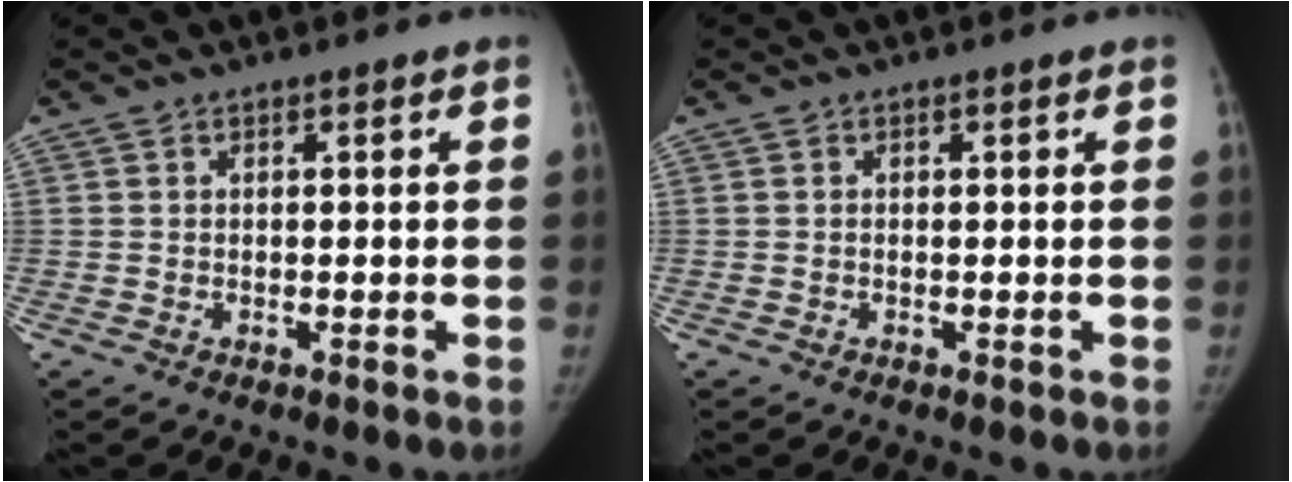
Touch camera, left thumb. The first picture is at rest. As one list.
[{"total": 0.0}]